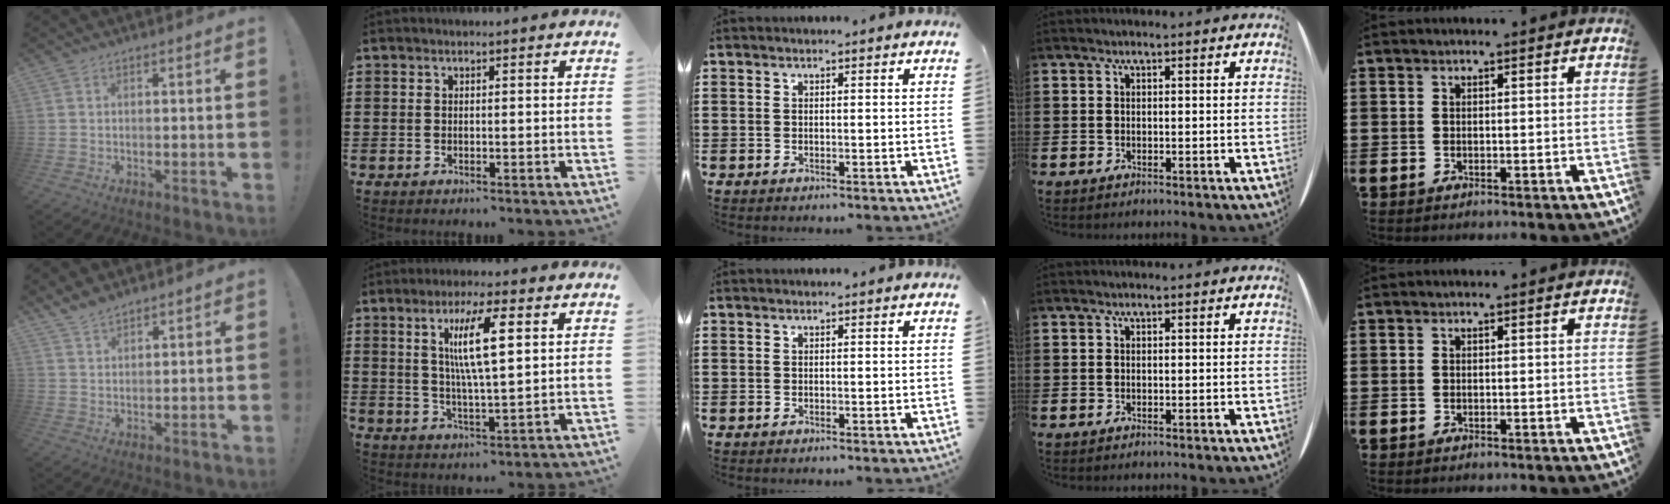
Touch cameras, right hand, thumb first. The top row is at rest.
{"thumb": {"total": 4.3, "force": [3.8, 1.5, 1.4], "torque": [-0.025, -0.022, 0.073]}, "index": {"total": 8.9, "force": [2.9, 1.6, 8.3], "torque": [-0.168, 0.007, 0.045]}}